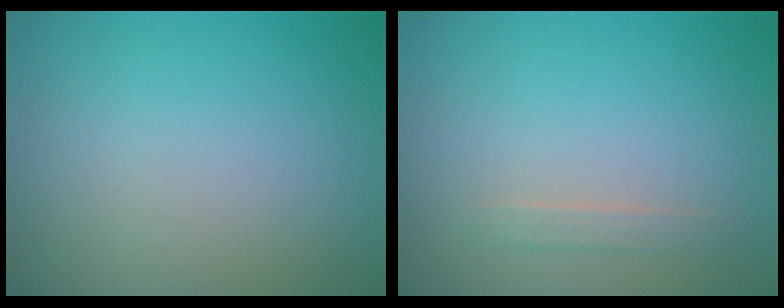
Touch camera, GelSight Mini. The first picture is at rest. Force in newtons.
{"total": 0.9, "press": 0.9, "slide": 0.1}